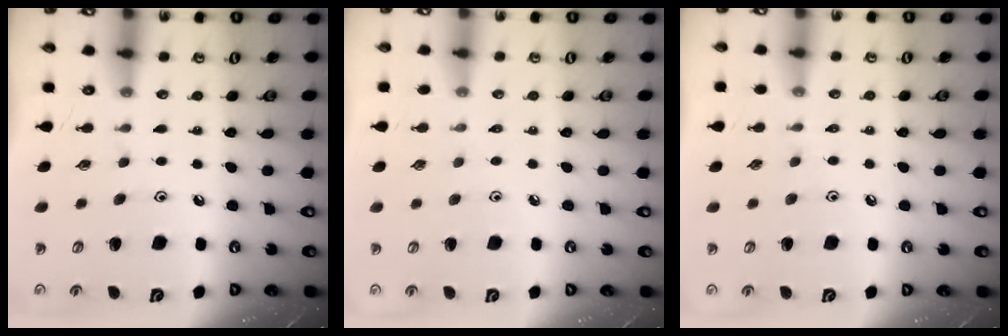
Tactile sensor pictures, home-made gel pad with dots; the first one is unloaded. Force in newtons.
{"total": 0.6, "press": 0.6, "slide": 0.3}
{"total": 2.1, "press": 2.1, "slide": 0.4}